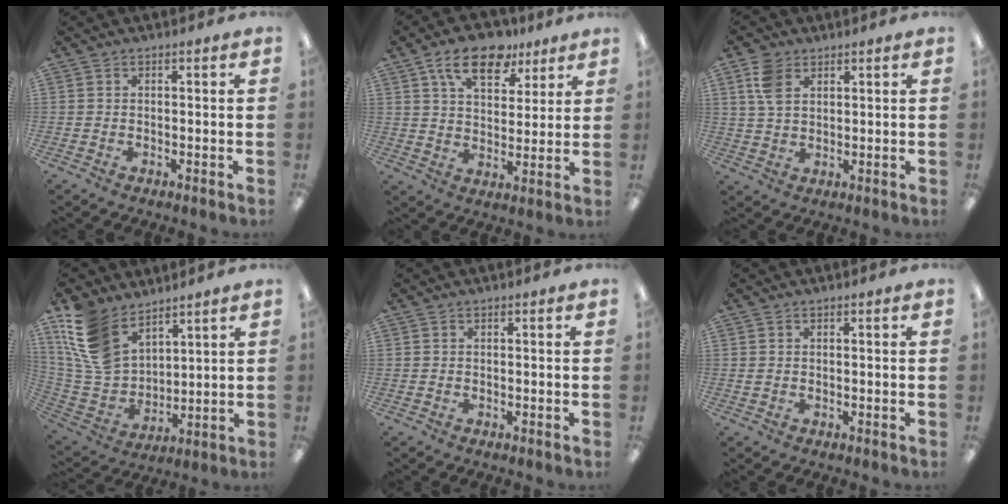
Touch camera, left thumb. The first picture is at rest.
{"total": 14.1, "force": [9.0, 7.4, 7.9], "torque": [-0.121, -0.036, 0.158]}
{"total": 6.8, "force": [3.7, 4.2, 3.8], "torque": [-0.079, 0.002, 0.072]}
{"total": 15.6, "force": [10.0, 9.4, 7.4], "torque": [-0.192, -0.044, 0.196]}
{"total": 0.0}
{"total": 0.8, "force": [0.4, 0.6, 0.4], "torque": [-0.010, 0.003, 0.007]}